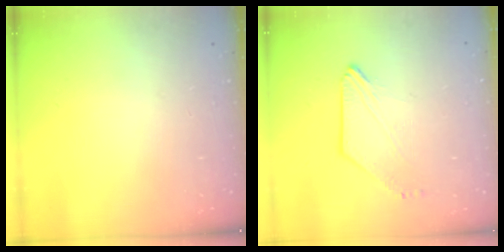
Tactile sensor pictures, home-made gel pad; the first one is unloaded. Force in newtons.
{"total": 2.0, "press": 2.0, "slide": 0.5}